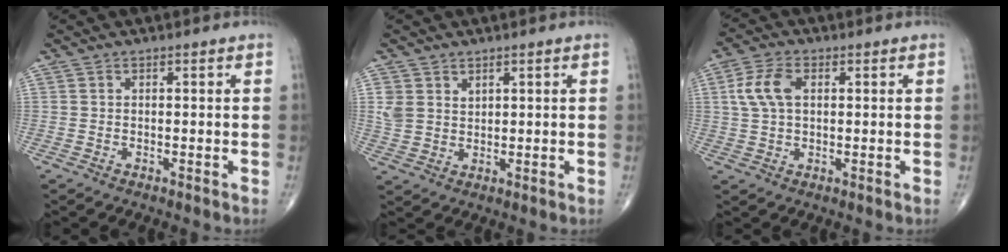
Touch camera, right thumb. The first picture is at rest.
{"total": 4.0, "force": [2.0, 3.1, 1.6], "torque": [-0.017, -0.013, 0.046]}
{"total": 6.7, "force": [1.5, 3.9, 5.1], "torque": [-0.112, 0.011, 0.028]}